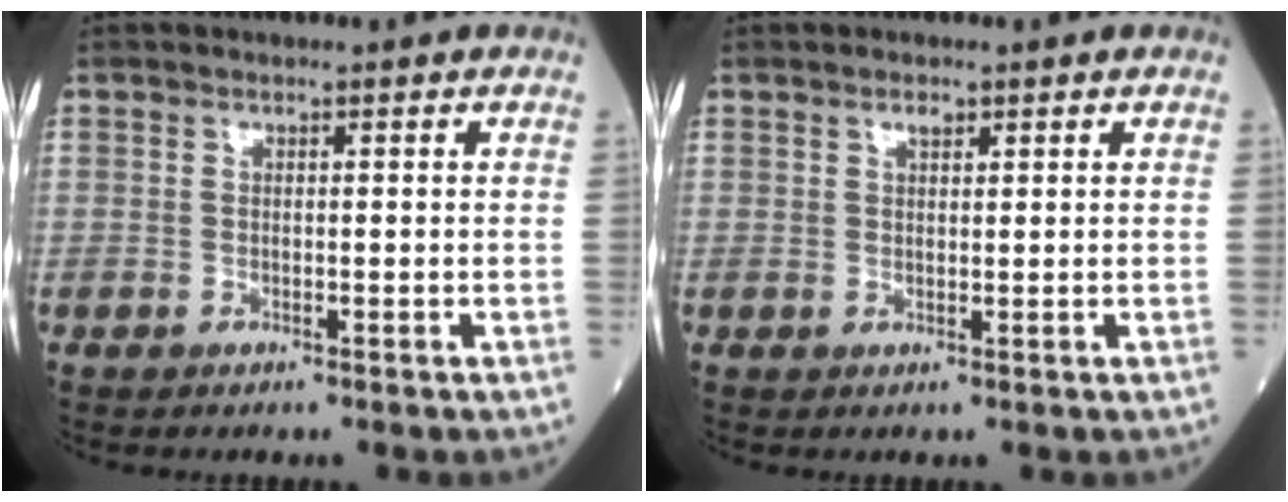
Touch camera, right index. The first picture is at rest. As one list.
[{"total": 1.3, "force": [0.8, 0.5, 0.8], "torque": [-0.015, 0.000, 0.013]}]